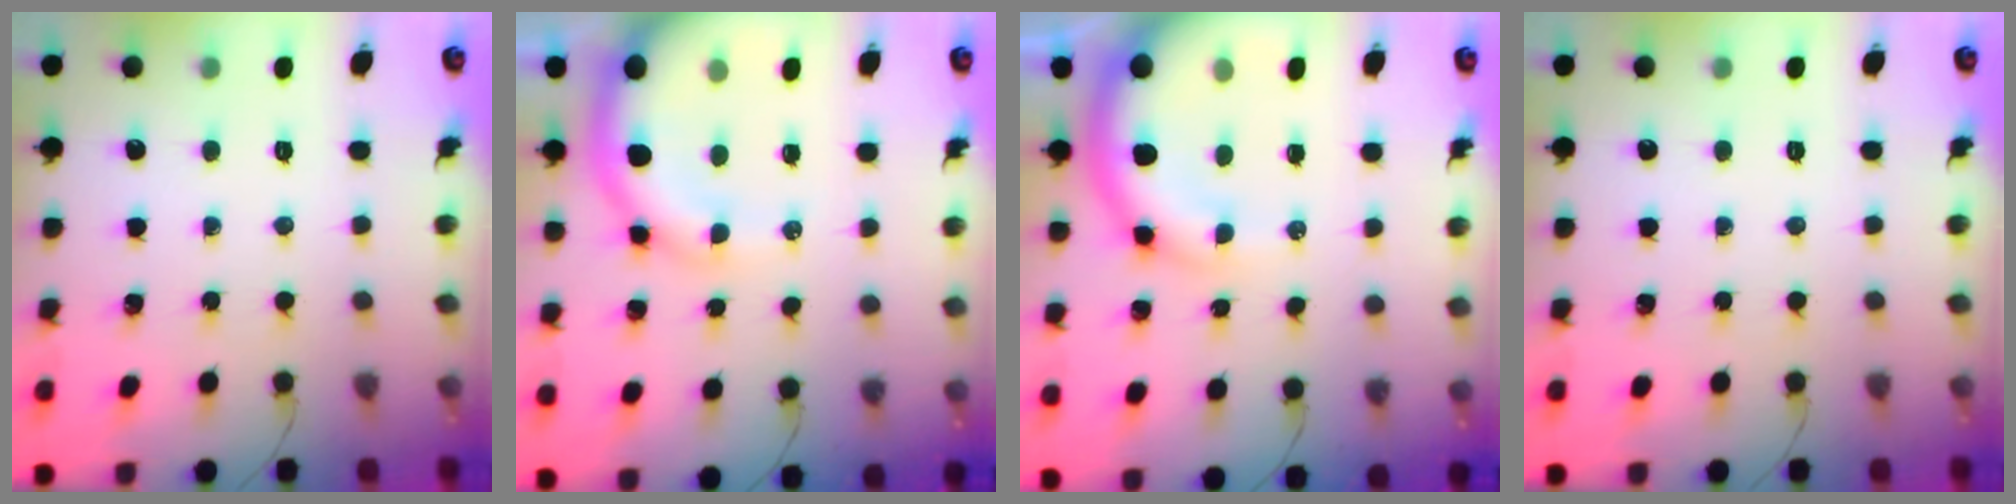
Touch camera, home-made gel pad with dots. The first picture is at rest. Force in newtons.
{"total": 11.6, "press": 11.2, "slide": 3.3}
{"total": 15.0, "press": 14.6, "slide": 3.8}
{"total": 0.0}